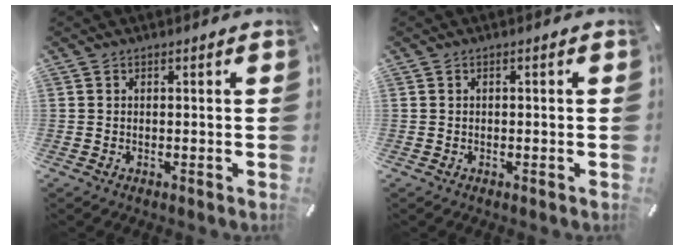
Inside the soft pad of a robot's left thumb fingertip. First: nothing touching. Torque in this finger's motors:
{"motor_torque": [0.13, 0.15, 0.03, 0.01, 0.00]}